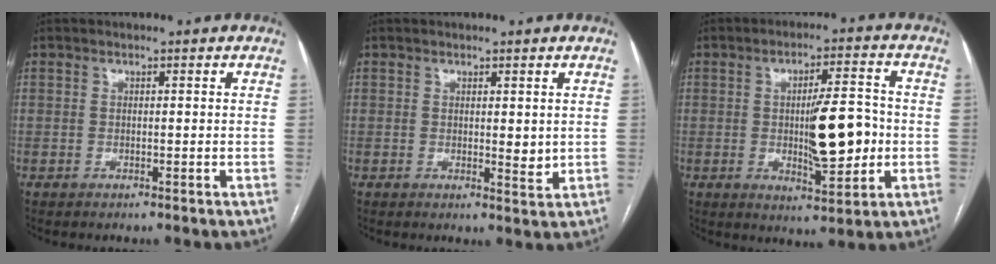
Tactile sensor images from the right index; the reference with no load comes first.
{"total": 2.1, "force": [0.3, 0.7, 1.9], "torque": [-0.027, -0.007, 0.008]}
{"total": 10.5, "force": [-1.0, 2.5, 10.2], "torque": [-0.160, 0.002, -0.009]}